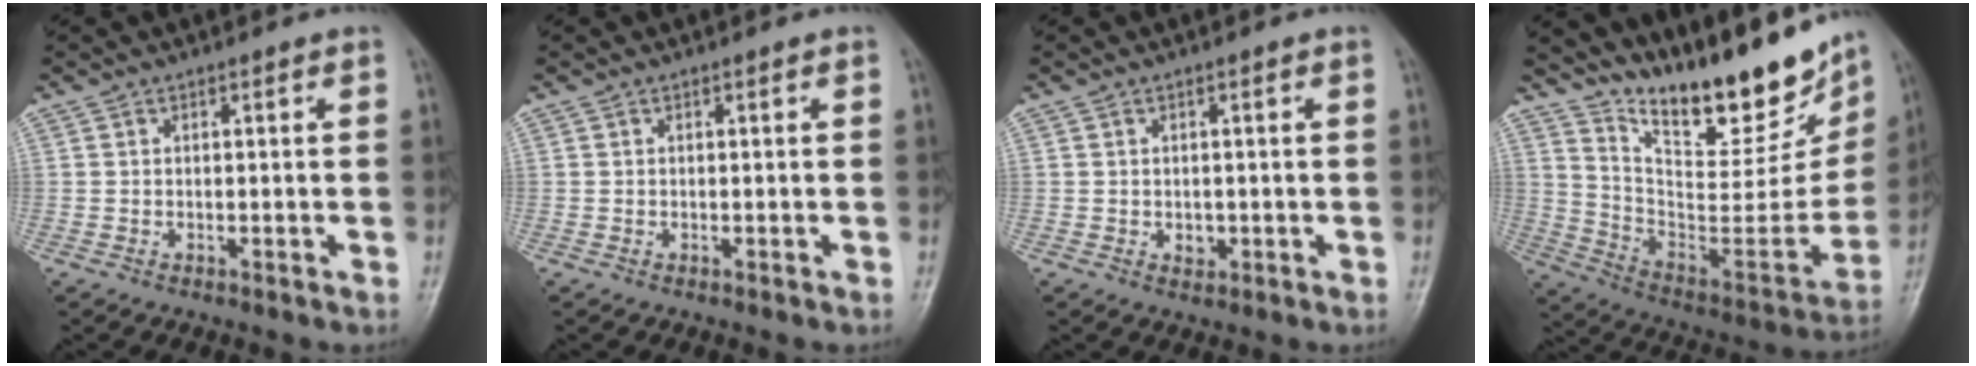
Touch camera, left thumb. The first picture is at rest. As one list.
[{"total": 0.0}, {"total": 1.6, "force": [-0.1, 1.3, 0.9], "torque": [-0.010, -0.001, 0.003]}, {"total": 25.2, "force": [19.3, 8.2, 14.0], "torque": [-0.178, -0.105, 0.307]}]